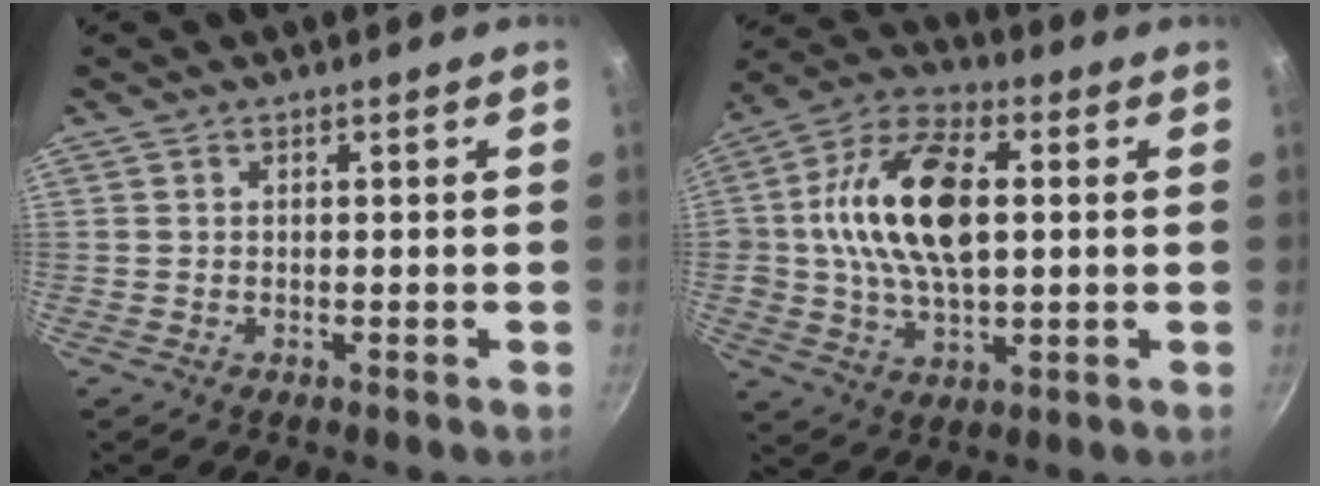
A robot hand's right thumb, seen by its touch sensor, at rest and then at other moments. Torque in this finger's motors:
{"motor_torque": [2.41, 2.60, 0.24, -0.09, 0.33]}